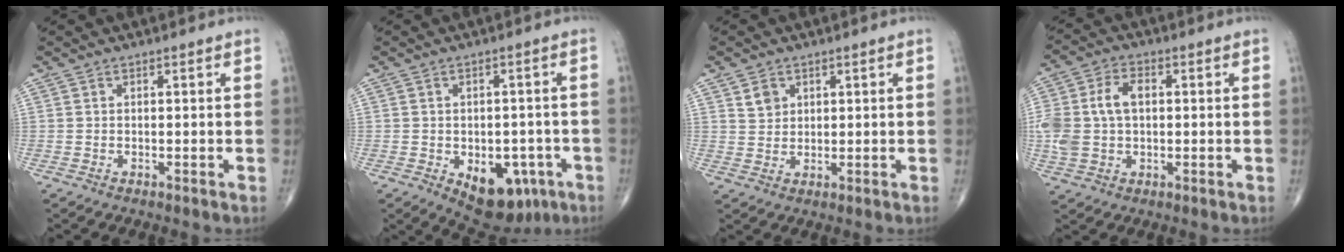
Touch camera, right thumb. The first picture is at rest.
{"total": 11.6, "force": [-4.8, 7.0, 7.9], "torque": [-0.070, 0.016, -0.053]}
{"total": 3.2, "force": [1.7, 2.5, 1.2], "torque": [-0.007, -0.013, 0.033]}
{"total": 10.7, "force": [0.7, 7.0, 8.0], "torque": [-0.174, 0.022, 0.017]}